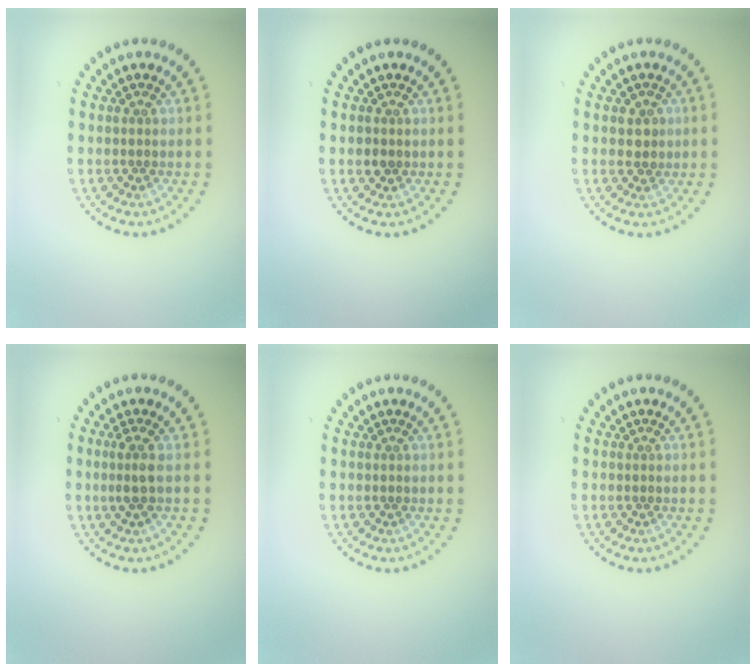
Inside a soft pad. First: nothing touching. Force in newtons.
{"total": 1.2, "press": 1.1, "slide": 0.4}
{"total": 1.7, "press": 1.6, "slide": 0.5}
{"total": 1.6, "press": 1.3, "slide": 1.0}
{"total": 0.0}
{"total": 0.0}